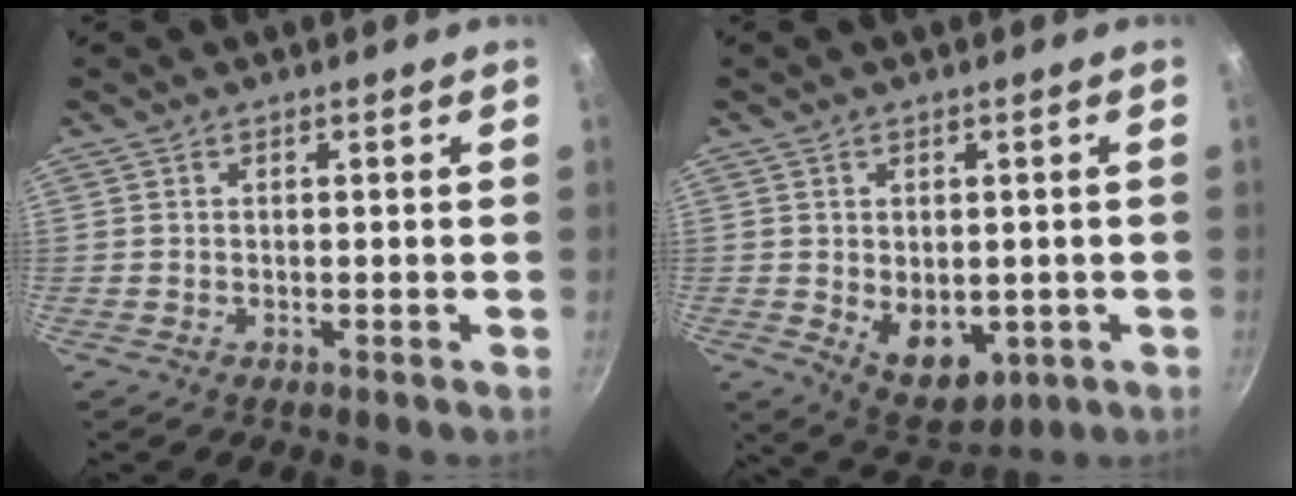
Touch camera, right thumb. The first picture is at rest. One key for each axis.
{"total": 9.1, "fx": -1.2, "fy": 6.2, "fz": 6.6, "tx": -0.071, "ty": -0.014, "tz": 0.003}